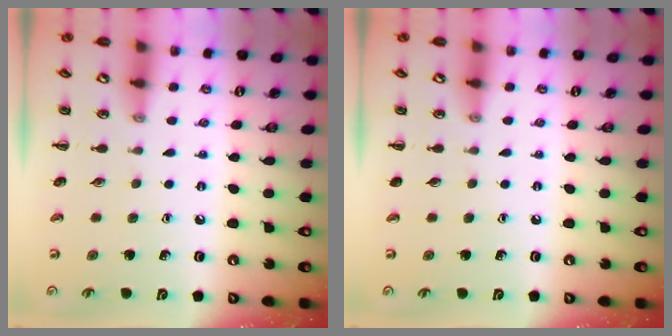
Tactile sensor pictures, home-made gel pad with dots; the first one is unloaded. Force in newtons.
{"total": 0.0}